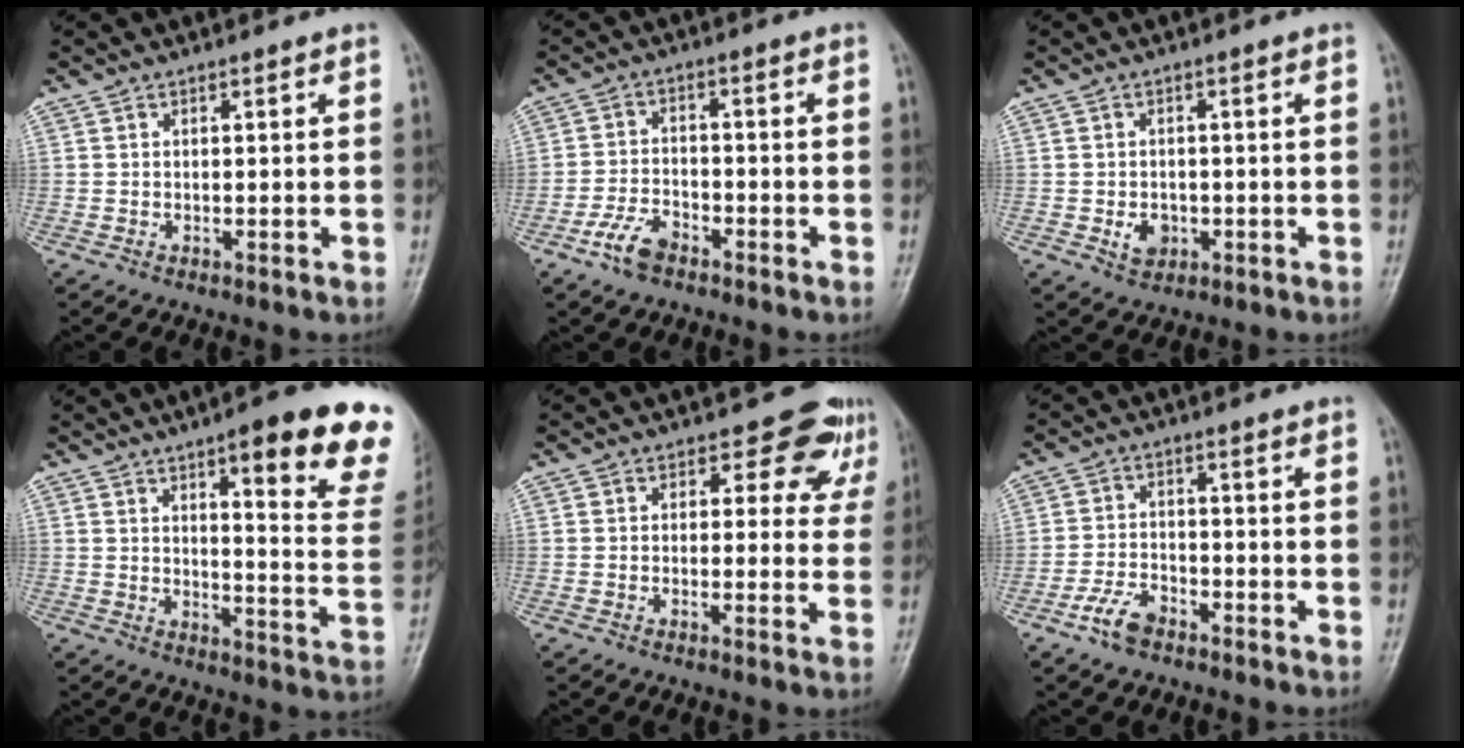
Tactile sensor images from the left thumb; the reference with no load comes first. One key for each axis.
{"total": 5.5, "fx": -3.6, "fy": 2.8, "fz": 3.1, "tx": -0.058, "ty": 0.019, "tz": -0.072}
{"total": 3.6, "fx": -1.0, "fy": 2.8, "fz": 1.9, "tx": -0.021, "ty": 0.002, "tz": -0.010}
{"total": 19.4, "fx": 11.9, "fy": 4.0, "fz": 14.9, "tx": -0.157, "ty": -0.059, "tz": 0.145}
{"total": 6.4, "fx": 4.1, "fy": 4.3, "fz": 2.4, "tx": 0.007, "ty": -0.021, "tz": 0.032}
{"total": 5.1, "fx": -3.4, "fy": 2.6, "fz": 2.8, "tx": -0.054, "ty": 0.018, "tz": -0.068}